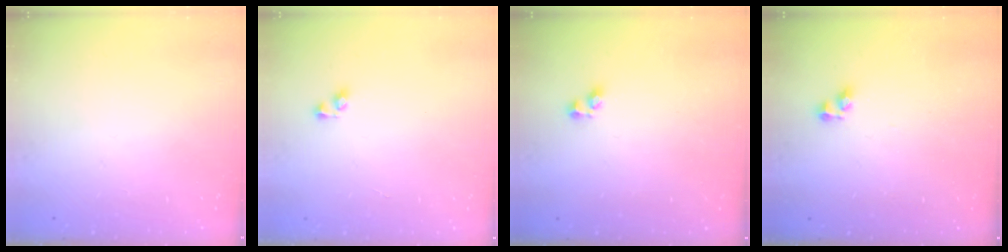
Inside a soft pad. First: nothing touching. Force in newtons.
{"total": 2.9, "press": 2.9, "slide": 0.2}
{"total": 1.6, "press": 1.5, "slide": 0.3}
{"total": 4.2, "press": 4.1, "slide": 0.2}